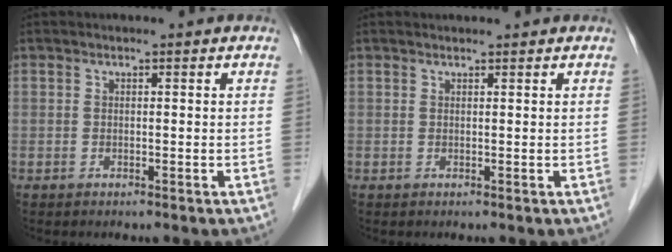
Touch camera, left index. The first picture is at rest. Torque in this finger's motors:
{"motor_torque": [0.22, -0.15, 0.04, 0.00]}